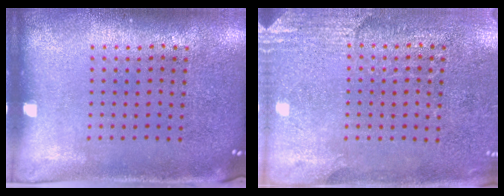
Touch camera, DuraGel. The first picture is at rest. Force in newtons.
{"total": 2.7, "press": 2.4, "slide": 1.1}